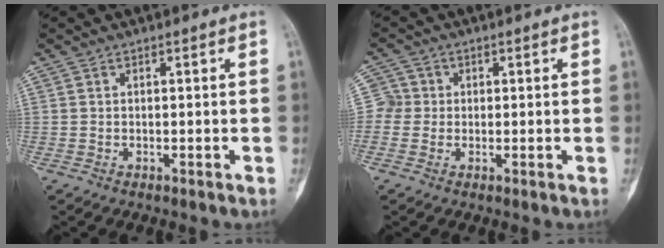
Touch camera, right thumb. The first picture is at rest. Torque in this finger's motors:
{"motor_torque": [-0.25, -0.54, 0.03, 0.21, -0.07]}